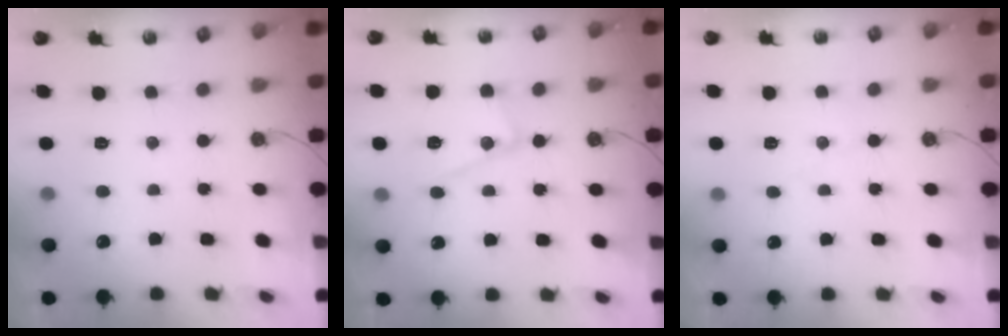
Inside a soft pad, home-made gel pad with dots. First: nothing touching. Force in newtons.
{"total": 13.6, "press": 13.6, "slide": 0.7}
{"total": 5.5, "press": 5.4, "slide": 0.8}